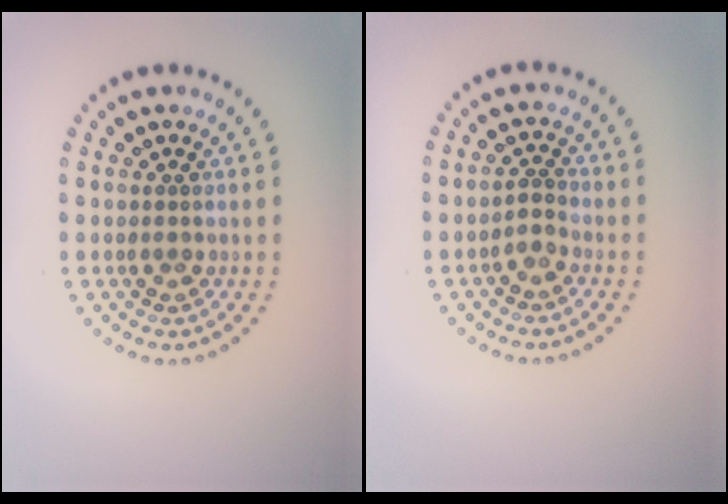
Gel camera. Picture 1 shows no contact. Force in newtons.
{"total": 1.3, "press": 1.0, "slide": 0.9}